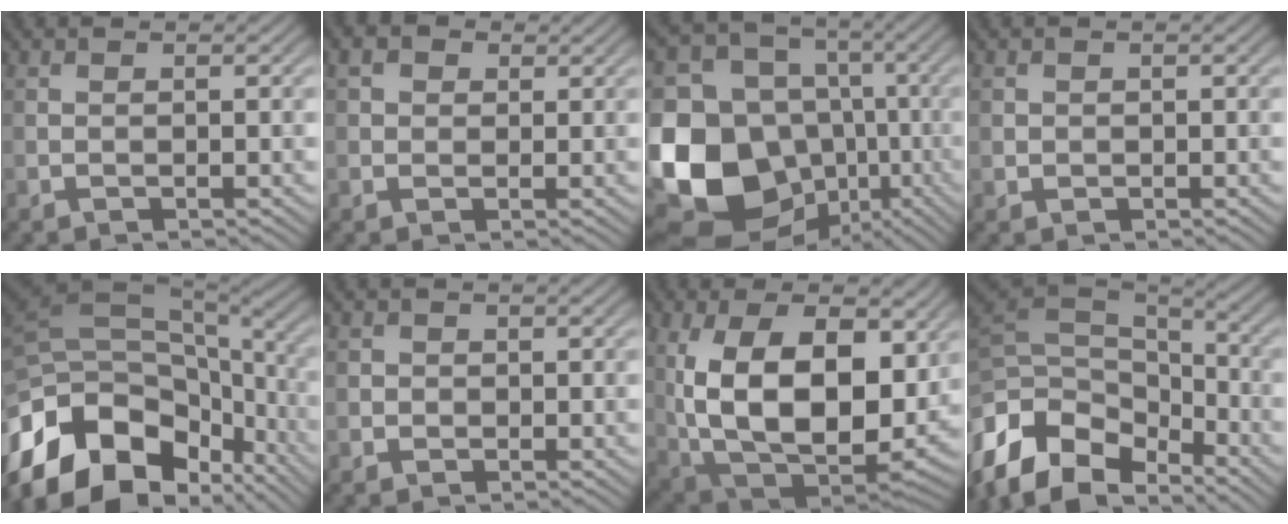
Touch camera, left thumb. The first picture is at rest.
{"total": 2.8, "force": [1.1, 2.2, 1.4], "torque": [-0.032, 0.003, 0.014]}
{"total": 19.1, "force": [-5.2, 15.8, 9.3], "torque": [-0.243, -0.029, -0.084]}
{"total": 1.2, "force": [0.1, 1.1, 0.2], "torque": [-0.005, -0.006, 0.002]}
{"total": 18.3, "force": [-8.2, 11.1, 12.0], "torque": [-0.270, -0.024, -0.130]}
{"total": 1.4, "force": [-0.1, 1.3, 0.2], "torque": [0.004, -0.003, -0.005]}
{"total": 18.3, "force": [2.7, 10.6, 14.7], "torque": [-0.273, -0.024, 0.067]}
{"total": 14.9, "force": [-7.6, 9.1, 9.0], "torque": [-0.244, -0.015, -0.129]}